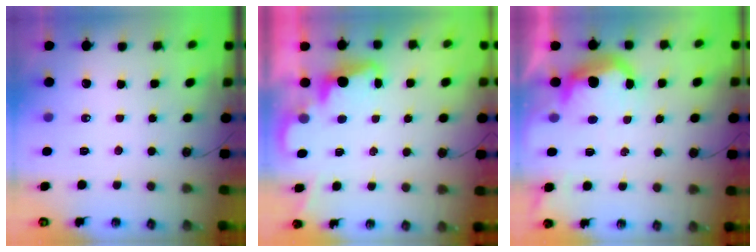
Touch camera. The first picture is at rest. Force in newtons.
{"total": 2.3, "press": 2.3, "slide": 0.5}
{"total": 10.7, "press": 10.7, "slide": 0.7}